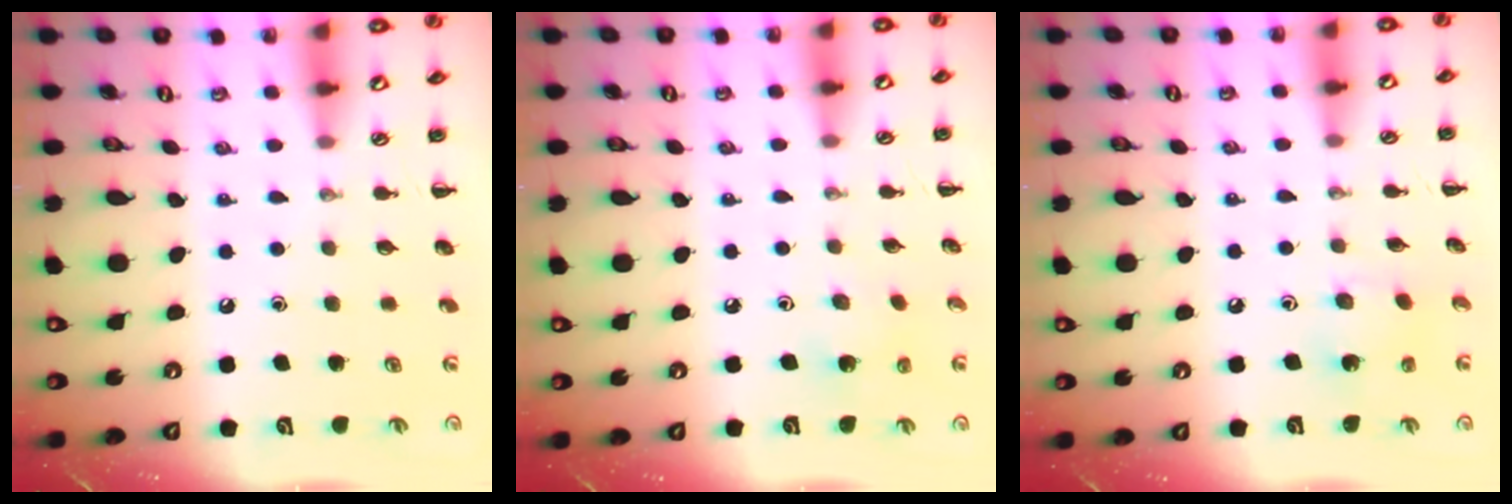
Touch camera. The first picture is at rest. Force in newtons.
{"total": 2.0, "press": 1.9, "slide": 0.8}
{"total": 2.1, "press": 2.0, "slide": 0.5}